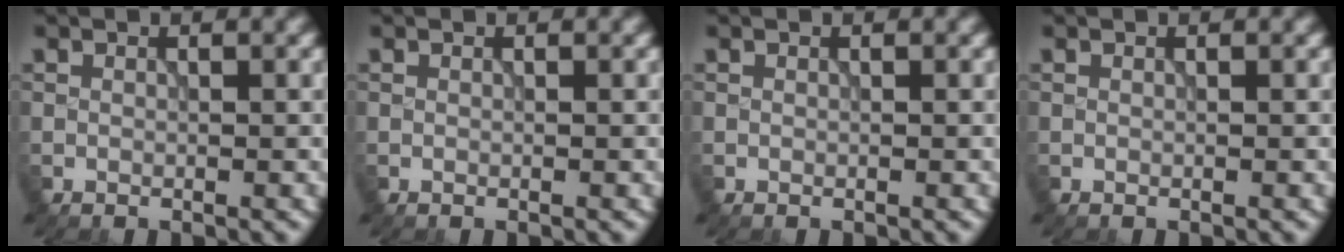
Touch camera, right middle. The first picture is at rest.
{"total": 0.0}
{"total": 0.0}
{"total": 0.0}